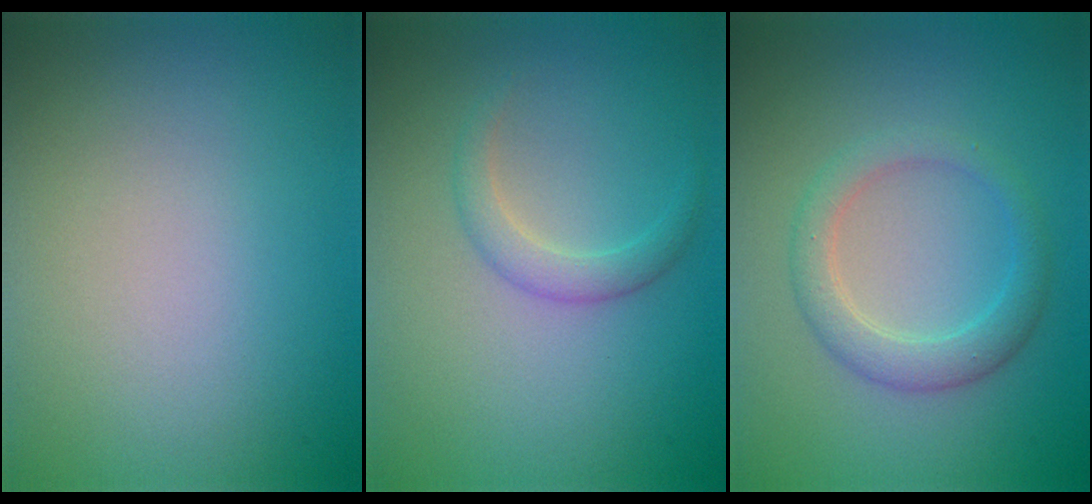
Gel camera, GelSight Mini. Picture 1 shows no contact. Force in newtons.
{"total": 1.9, "press": 1.9, "slide": 0.0}
{"total": 2.9, "press": 2.9, "slide": 0.1}